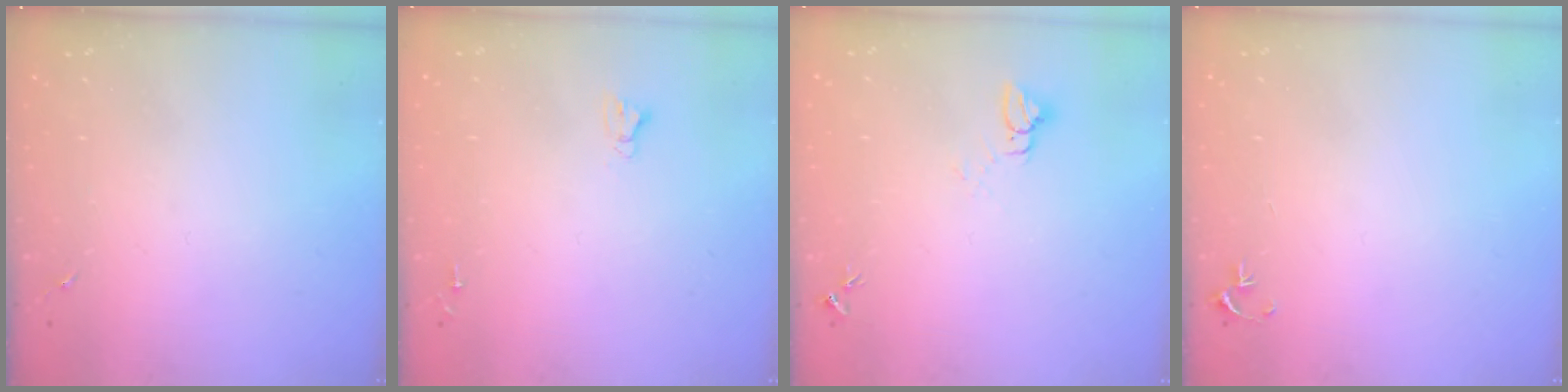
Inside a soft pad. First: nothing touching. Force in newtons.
{"total": 2.5, "press": 2.5, "slide": 0.2}
{"total": 4.5, "press": 4.4, "slide": 0.2}
{"total": 3.4, "press": 3.4, "slide": 0.3}